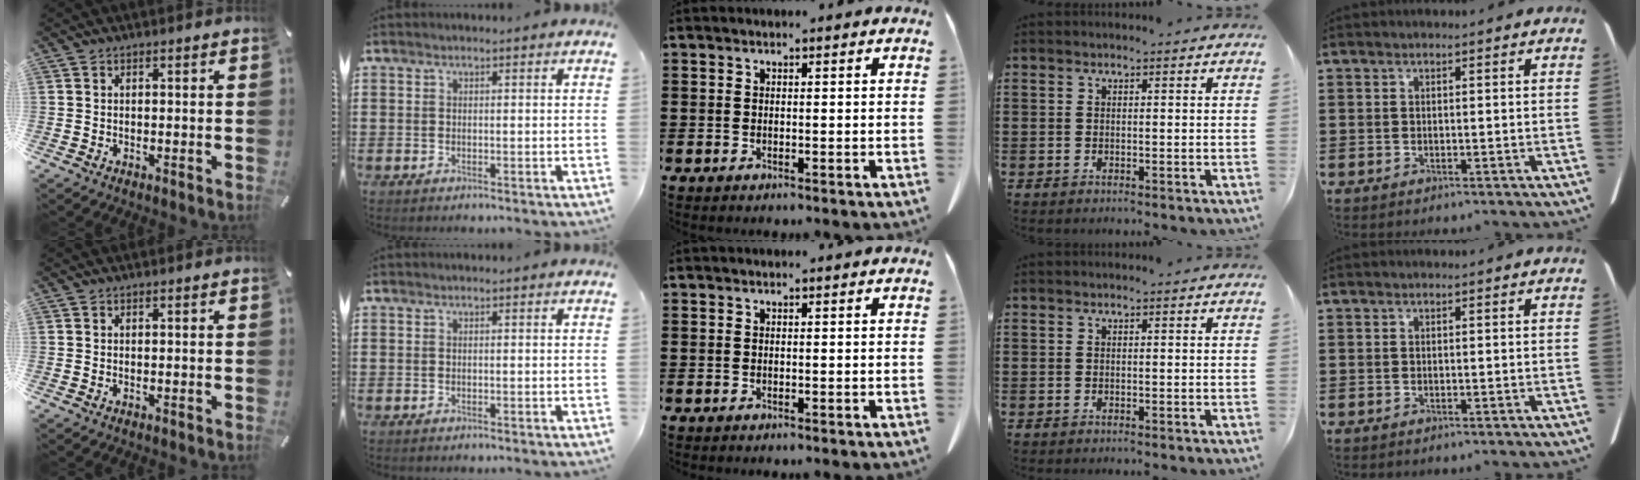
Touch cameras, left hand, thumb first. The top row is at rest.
{}